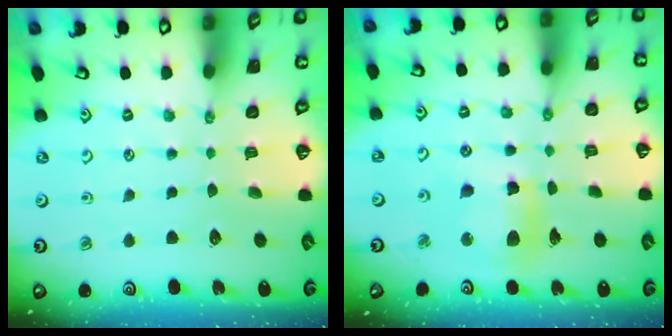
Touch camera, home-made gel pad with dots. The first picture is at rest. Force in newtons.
{"total": 10.4, "press": 10.2, "slide": 2.0}